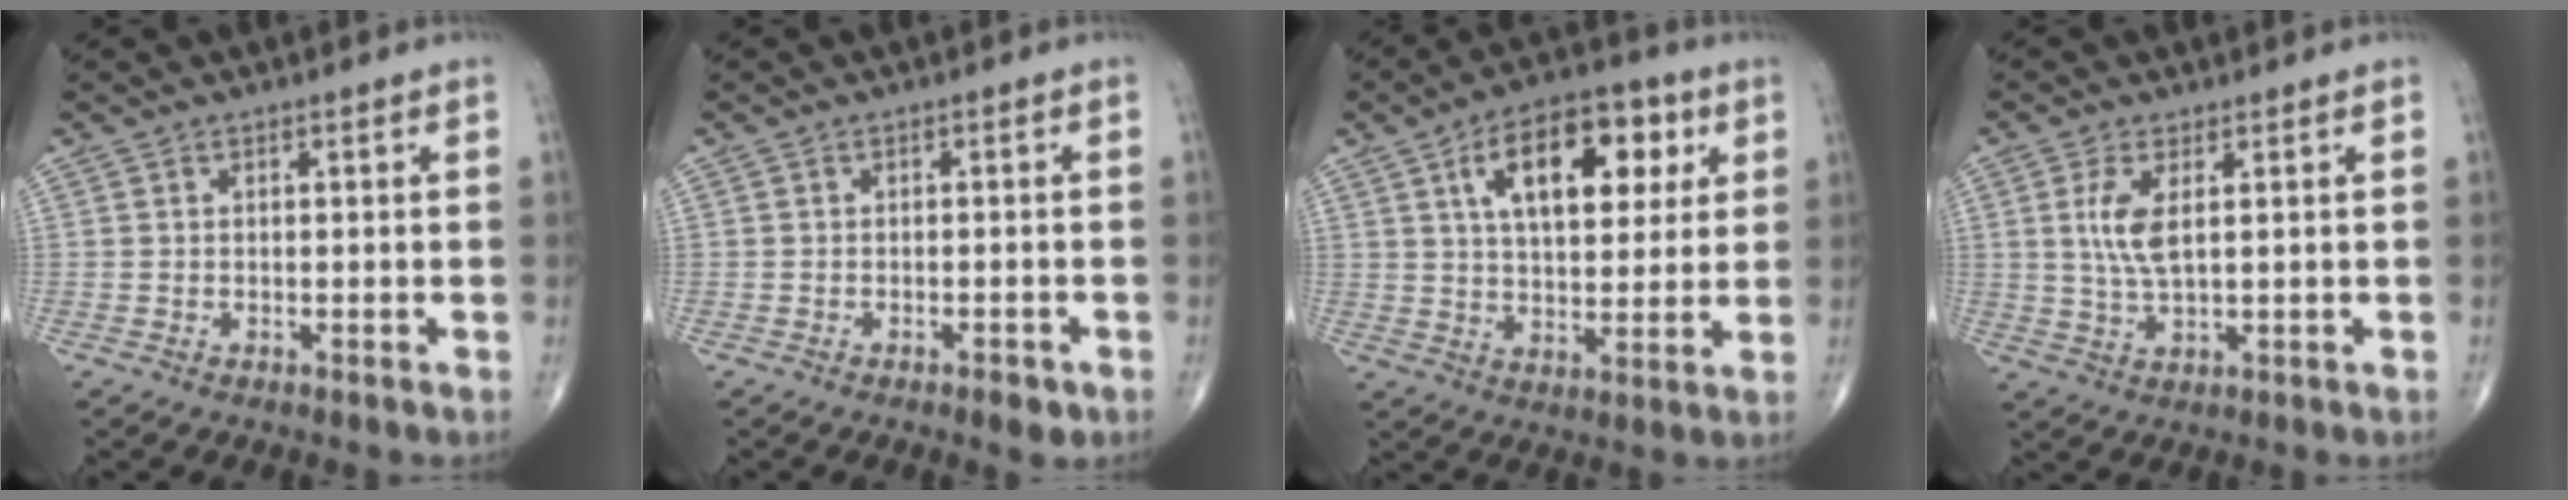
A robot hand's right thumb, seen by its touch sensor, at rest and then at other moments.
{"total": 2.3, "force": [-1.3, 1.0, 1.6], "torque": [-0.021, 0.001, -0.017]}
{"total": 16.5, "force": [6.0, 8.6, 12.8], "torque": [-0.165, -0.004, 0.094]}
{"total": 5.7, "force": [1.4, 2.1, 5.1], "torque": [-0.117, -0.010, 0.034]}